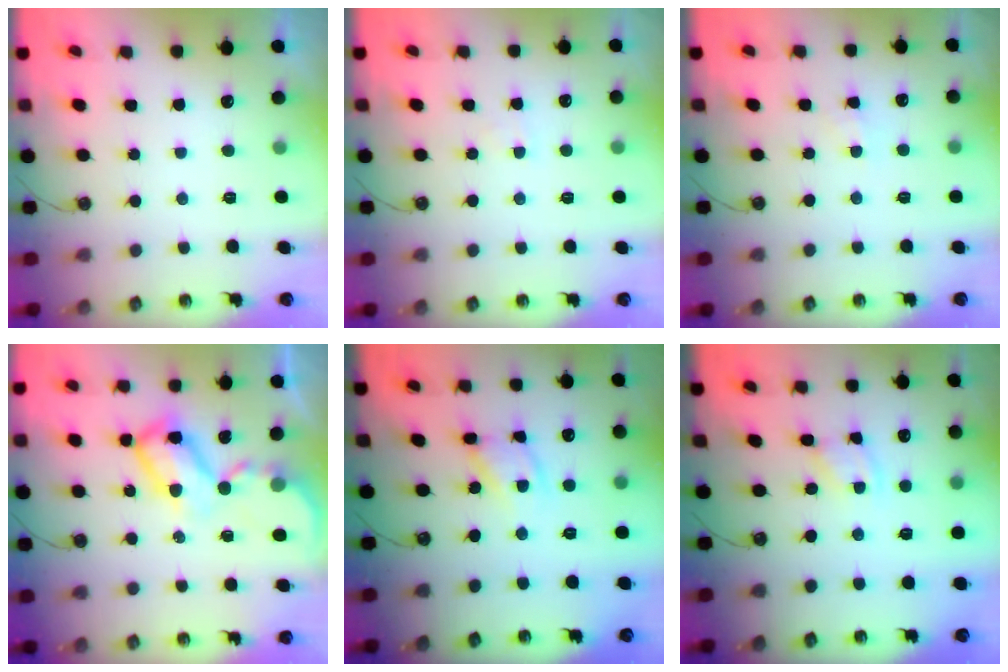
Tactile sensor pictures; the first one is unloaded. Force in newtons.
{"total": 3.4, "press": 3.4, "slide": 0.3}
{"total": 2.8, "press": 2.8, "slide": 0.5}
{"total": 12.4, "press": 12.4, "slide": 1.1}
{"total": 12.9, "press": 12.8, "slide": 1.5}
{"total": 1.9, "press": 1.9, "slide": 0.3}